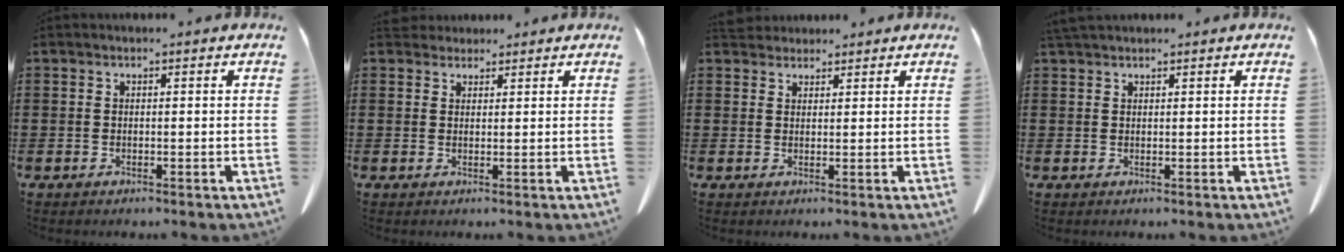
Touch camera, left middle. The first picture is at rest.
{"total": 2.4, "force": [2.2, 1.0, 0.3], "torque": [-0.006, -0.003, 0.042]}
{"total": 2.6, "force": [2.4, 0.8, 0.3], "torque": [-0.015, -0.003, 0.048]}
{"total": 1.5, "force": [1.3, 0.3, 0.5], "torque": [-0.015, -0.001, 0.027]}